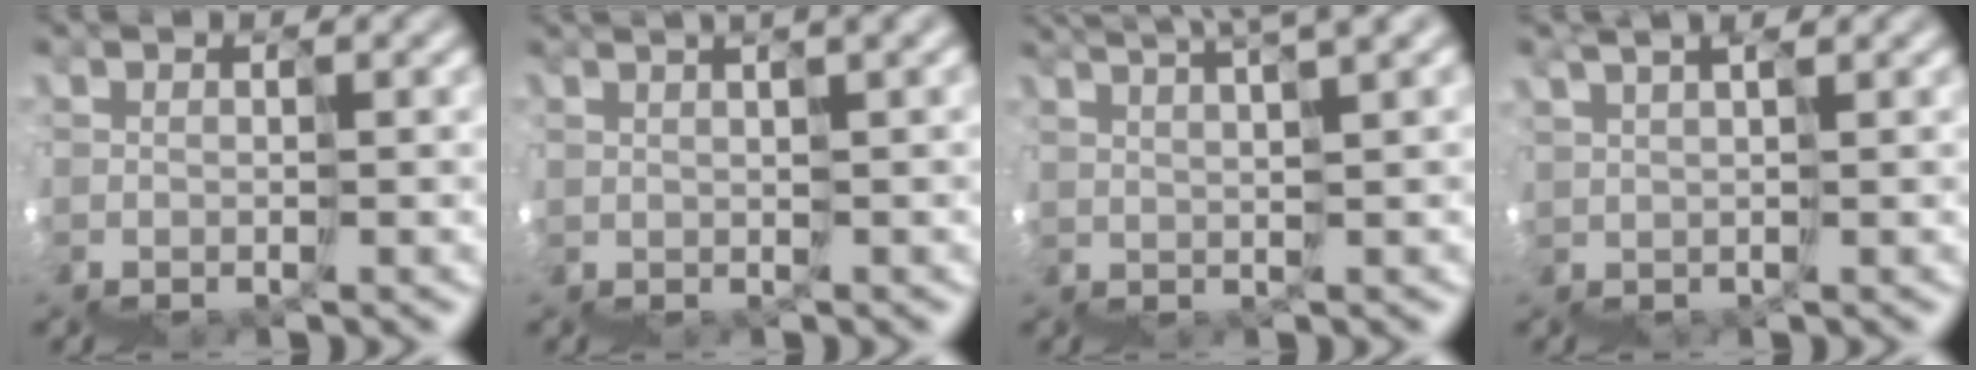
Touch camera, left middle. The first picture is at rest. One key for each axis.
{"total": 5.0, "fx": 3.4, "fy": 1.2, "fz": 3.5, "tx": -0.025, "ty": 0.042, "tz": 0.065}
{"total": 7.5, "fx": 6.4, "fy": 0.7, "fz": 3.9, "tx": -0.036, "ty": 0.073, "tz": 0.096}
{"total": 3.5, "fx": 3.2, "fy": -1.0, "fz": -1.2, "tx": 0.014, "ty": 0.028, "tz": 0.056}